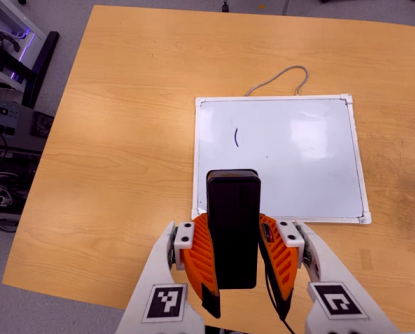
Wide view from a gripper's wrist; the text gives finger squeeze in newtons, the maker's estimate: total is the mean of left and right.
{"total": 7.3, "left": 6.1, "right": 8.4}